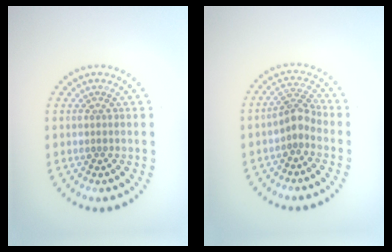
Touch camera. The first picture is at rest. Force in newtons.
{"total": 2.2, "press": 1.8, "slide": 1.3}